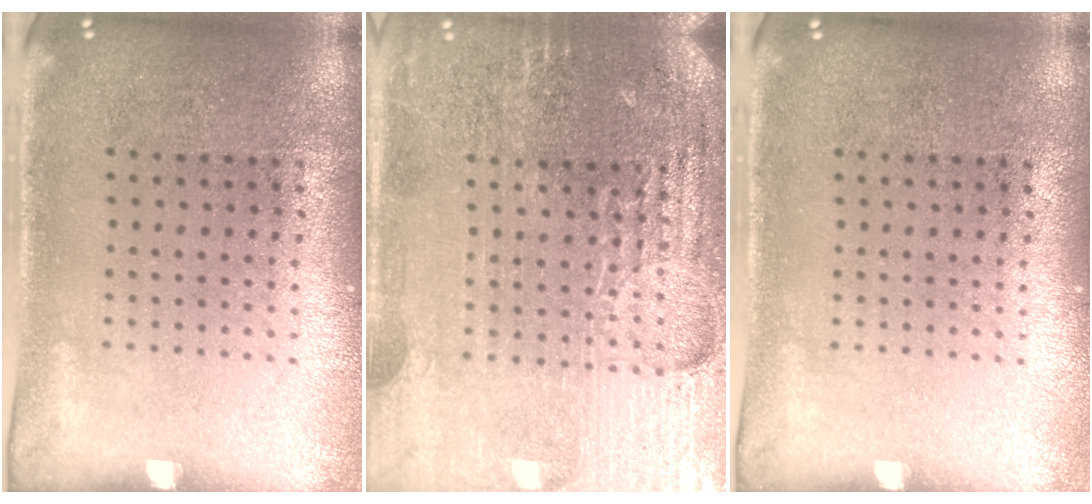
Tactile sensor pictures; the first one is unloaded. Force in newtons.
{"total": 4.9, "press": 4.6, "slide": 1.7}
{"total": 0.0}